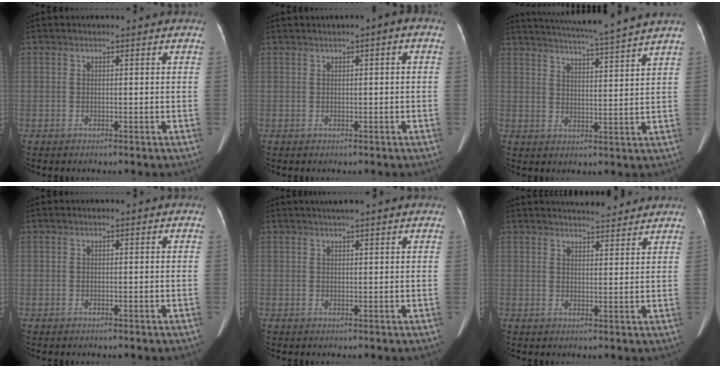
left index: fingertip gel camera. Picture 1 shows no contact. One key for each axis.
{"total": 0.8, "fx": 0.0, "fy": 0.2, "fz": 0.8, "tx": -0.007, "ty": 0.007, "tz": -0.001}
{"total": 13.3, "fx": 12.0, "fy": -1.6, "fz": 5.5, "tx": -0.100, "ty": -0.011, "tz": 0.168}
{"total": 0.0}
{"total": 4.8, "fx": 4.0, "fy": -0.2, "fz": 2.7, "tx": -0.037, "ty": 0.028, "tz": 0.057}
{"total": 8.5, "fx": 8.0, "fy": 1.7, "fz": 2.4, "tx": -0.032, "ty": 0.011, "tz": 0.098}